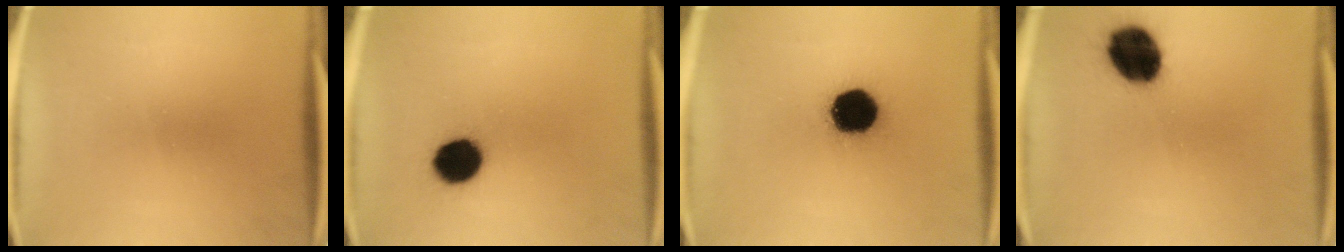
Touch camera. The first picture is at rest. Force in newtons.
{"total": 9.5}
{"total": 16.2}
{"total": 14.2}